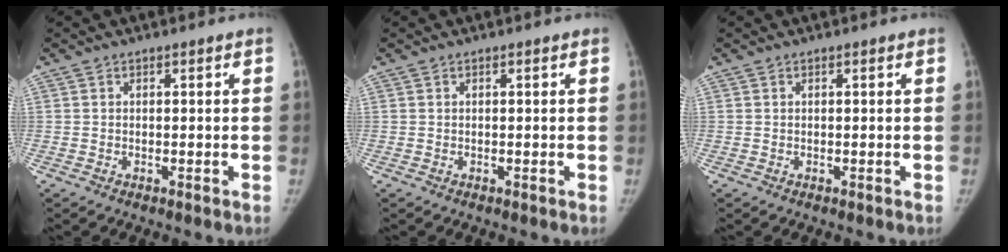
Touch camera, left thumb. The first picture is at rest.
{"total": 0.0}
{"total": 0.0}